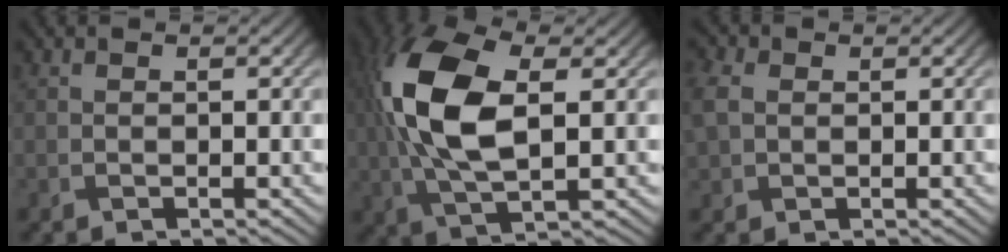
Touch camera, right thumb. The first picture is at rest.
{"total": 13.5, "force": [2.1, 6.8, 11.5], "torque": [-0.268, 0.011, 0.036]}
{"total": 4.2, "force": [0.5, 3.3, 2.6], "torque": [-0.090, 0.007, 0.008]}